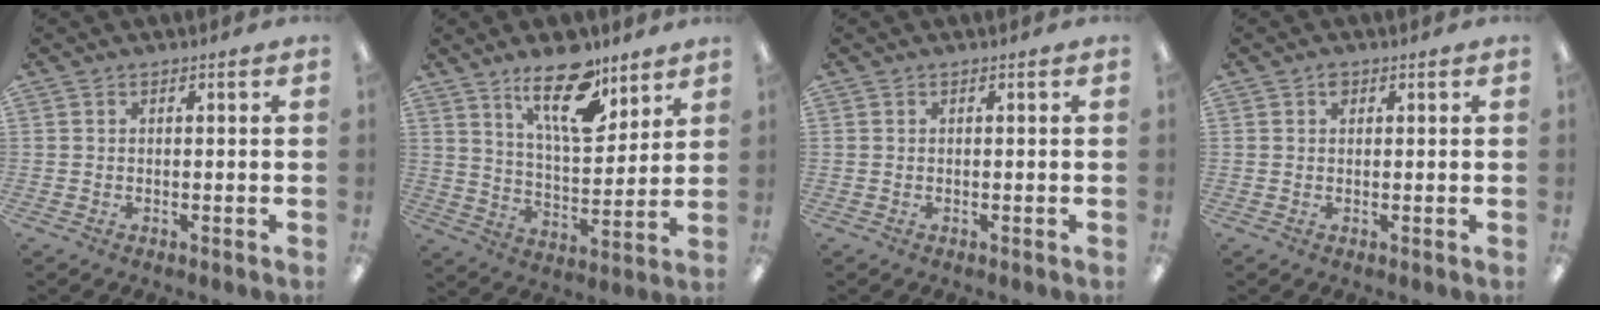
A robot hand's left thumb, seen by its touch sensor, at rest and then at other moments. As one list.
[{"total": 17.2, "force": [11.3, 7.0, 10.9], "torque": [-0.169, -0.056, 0.189]}, {"total": 0.0}, {"total": 1.3, "force": [0.6, 0.8, 0.7], "torque": [-0.007, 0.000, 0.009]}]